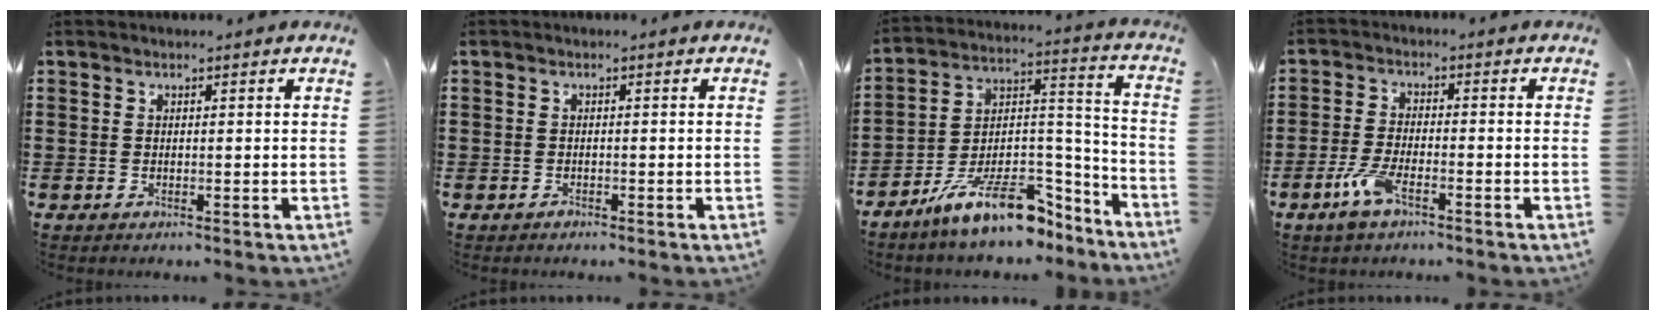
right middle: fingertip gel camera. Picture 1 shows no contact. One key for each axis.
{"total": 0.6, "fx": -0.6, "fy": 0.1, "fz": 0.0, "tx": 0.001, "ty": 0.002, "tz": -0.013}
{"total": 11.8, "fx": -9.0, "fy": 3.3, "fz": 7.0, "tx": -0.118, "ty": 0.026, "tz": -0.167}
{"total": 5.2, "fx": -2.9, "fy": 1.6, "fz": 4.0, "tx": -0.092, "ty": -0.002, "tz": -0.058}